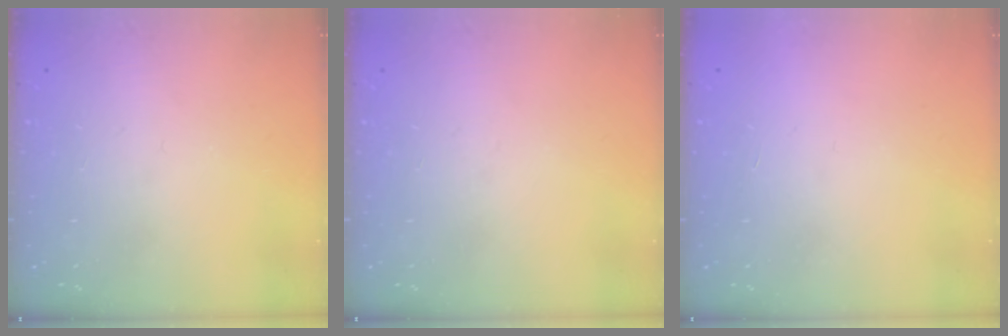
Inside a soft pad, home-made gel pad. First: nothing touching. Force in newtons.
{"total": 0.0}
{"total": 1.7, "press": 1.7, "slide": 0.1}